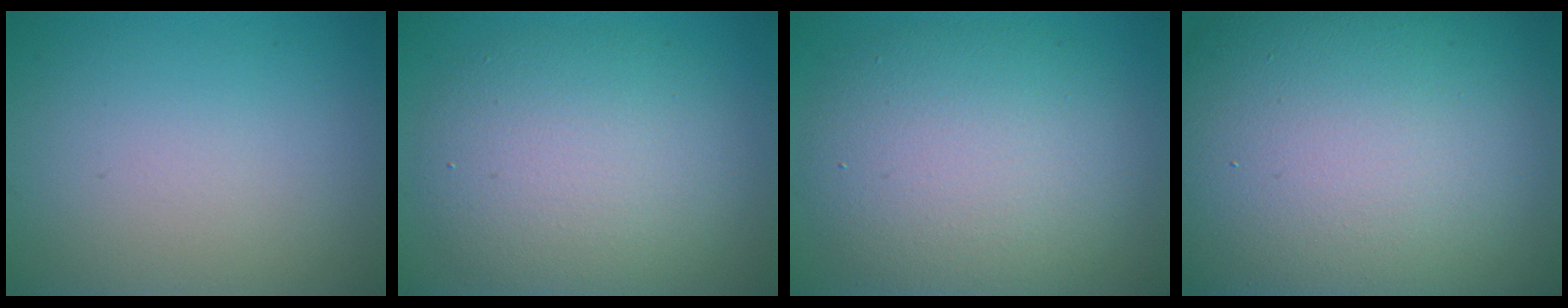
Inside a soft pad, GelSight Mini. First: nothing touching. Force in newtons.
{"total": 7.3, "press": 7.3, "slide": 0.6}
{"total": 8.8, "press": 8.8, "slide": 0.5}
{"total": 23.9, "press": 23.9, "slide": 1.7}